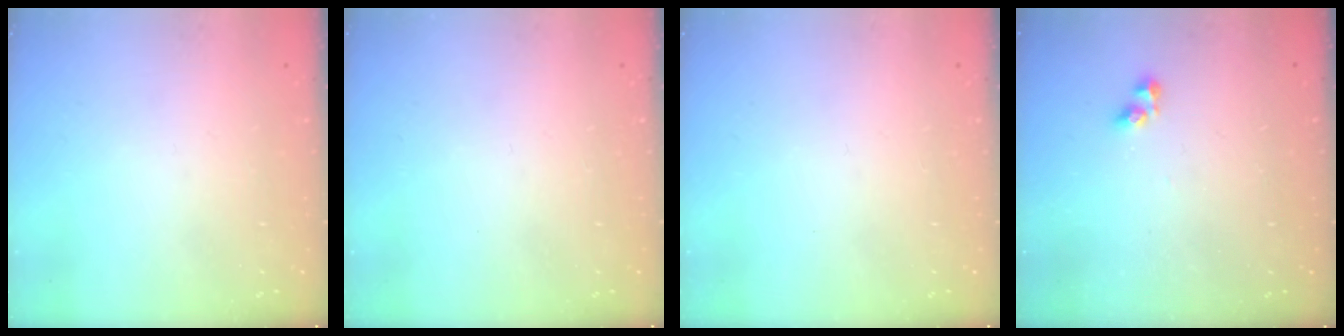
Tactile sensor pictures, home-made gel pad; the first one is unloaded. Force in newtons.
{"total": 0.0}
{"total": 0.0}
{"total": 4.2, "press": 4.1, "slide": 0.2}